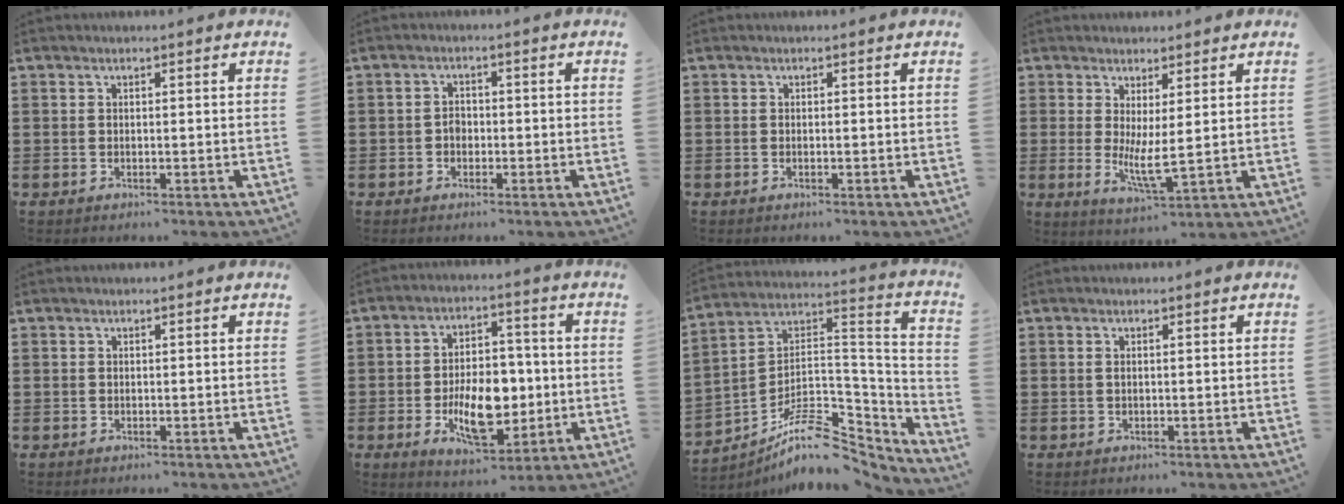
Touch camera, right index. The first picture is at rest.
{"total": 1.9, "force": [-0.6, 1.4, 1.1], "torque": [-0.023, 0.004, -0.014]}
{"total": 0.0}
{"total": 5.3, "force": [0.6, 1.3, 5.1], "torque": [-0.095, -0.012, 0.012]}
{"total": 0.6, "force": [0.2, 0.6, 0.0], "torque": [-0.002, 0.004, 0.003]}
{"total": 10.7, "force": [-2.1, 5.9, 8.7], "torque": [-0.149, -0.004, -0.038]}
{"total": 10.5, "force": [-7.4, 4.6, 5.9], "torque": [-0.114, 0.013, -0.139]}
{"total": 0.8, "force": [0.3, 0.2, 0.8], "torque": [-0.016, 0.002, 0.004]}